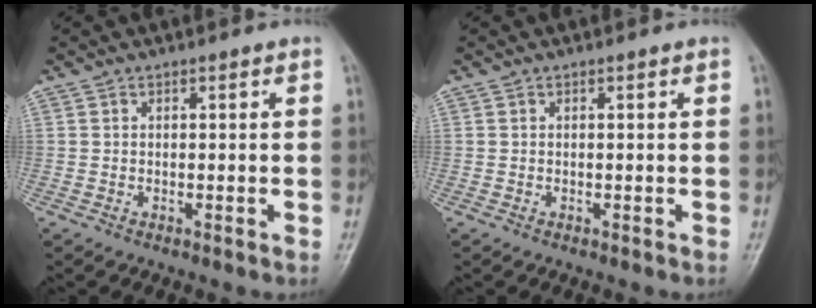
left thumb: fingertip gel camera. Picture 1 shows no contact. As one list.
[{"total": 0.0}]